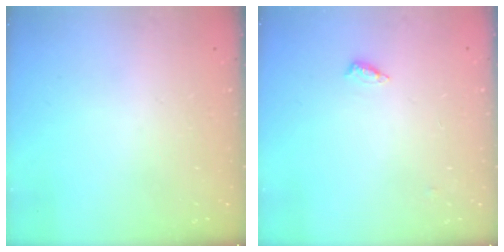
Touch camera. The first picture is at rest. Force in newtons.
{"total": 4.4, "press": 4.1, "slide": 1.4}